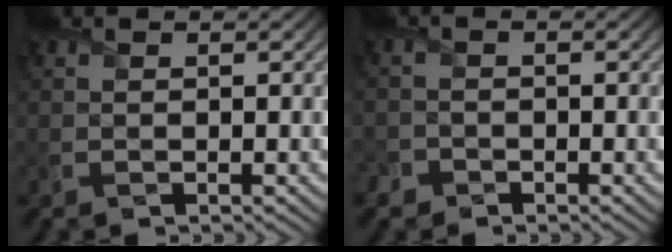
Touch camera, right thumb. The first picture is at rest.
{"total": 1.9, "force": [-1.4, 1.3, 0.2], "torque": [0.002, -0.001, -0.035]}